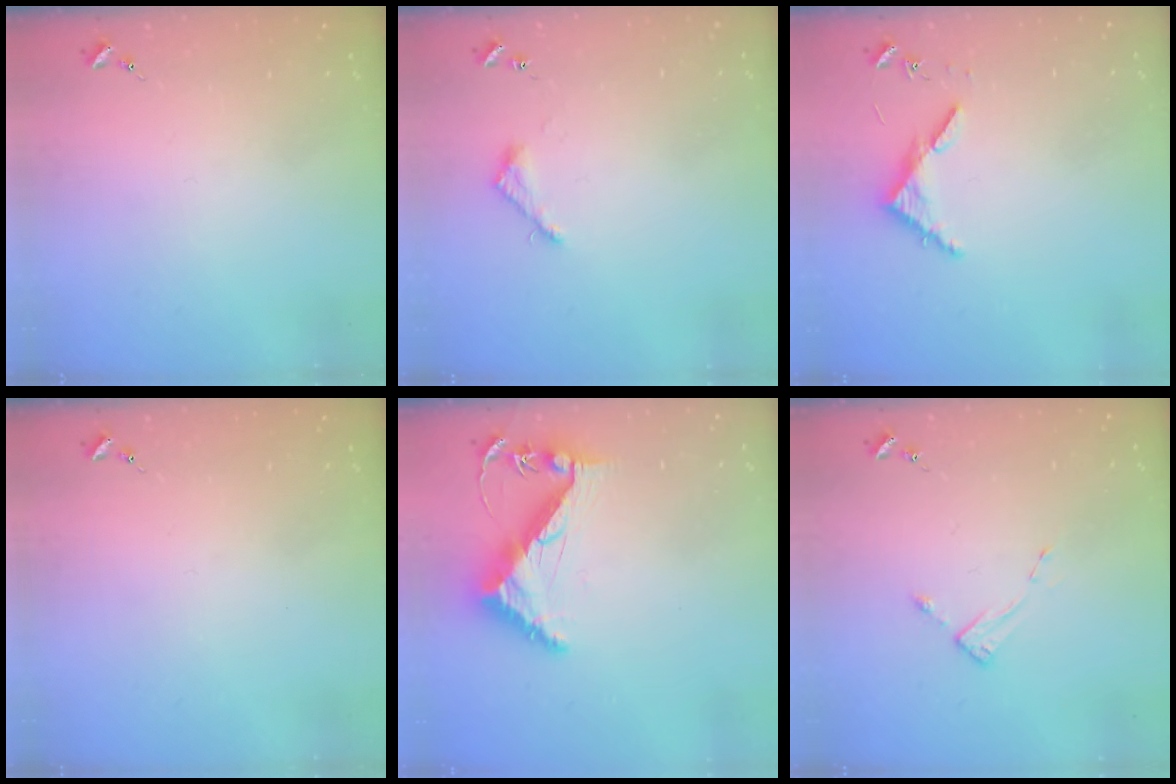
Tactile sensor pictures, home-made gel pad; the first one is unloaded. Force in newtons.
{"total": 3.6, "press": 3.6, "slide": 0.4}
{"total": 4.0, "press": 4.0, "slide": 0.3}
{"total": 0.0}
{"total": 8.7, "press": 8.6, "slide": 0.9}
{"total": 2.6, "press": 2.6, "slide": 0.3}